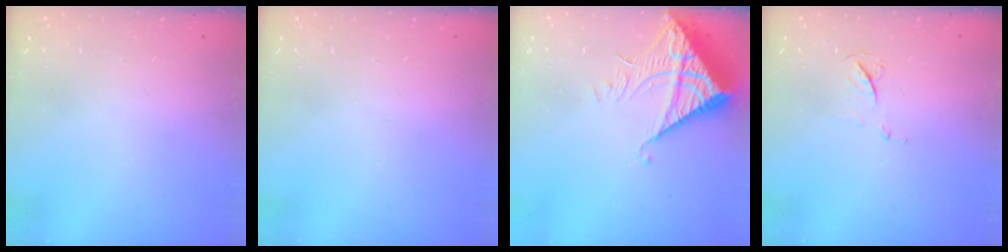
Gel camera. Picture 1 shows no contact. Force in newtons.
{"total": 0.0}
{"total": 9.1, "press": 9.1, "slide": 0.9}
{"total": 6.0, "press": 6.0, "slide": 0.7}